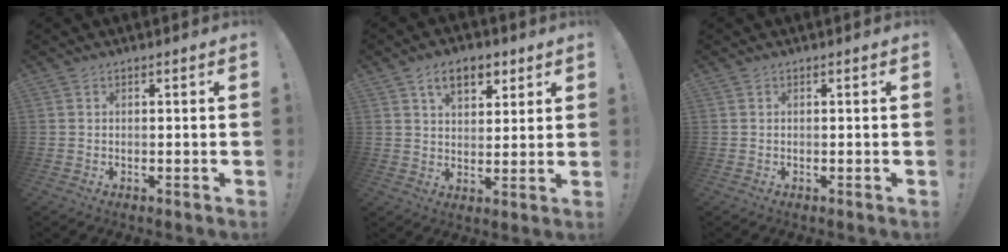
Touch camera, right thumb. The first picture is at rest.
{"total": 9.6, "force": [5.0, 5.8, 5.7], "torque": [-0.084, -0.008, 0.093]}
{"total": 0.0}